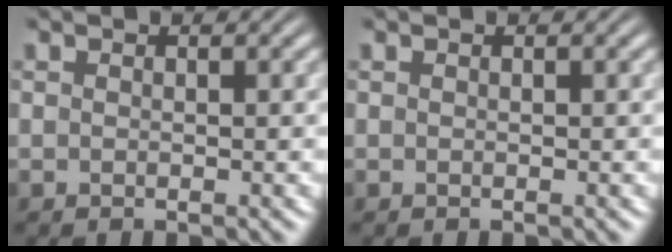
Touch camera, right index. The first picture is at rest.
{"total": 0.0}